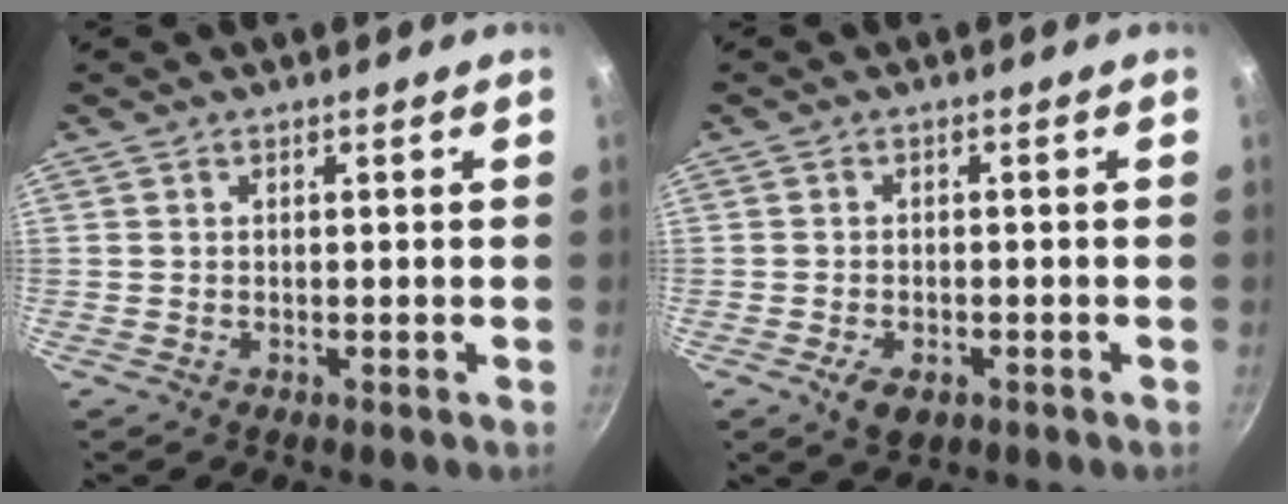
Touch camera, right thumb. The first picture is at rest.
{"total": 4.1, "force": [-1.9, 2.4, 2.7], "torque": [-0.046, 0.006, -0.029]}